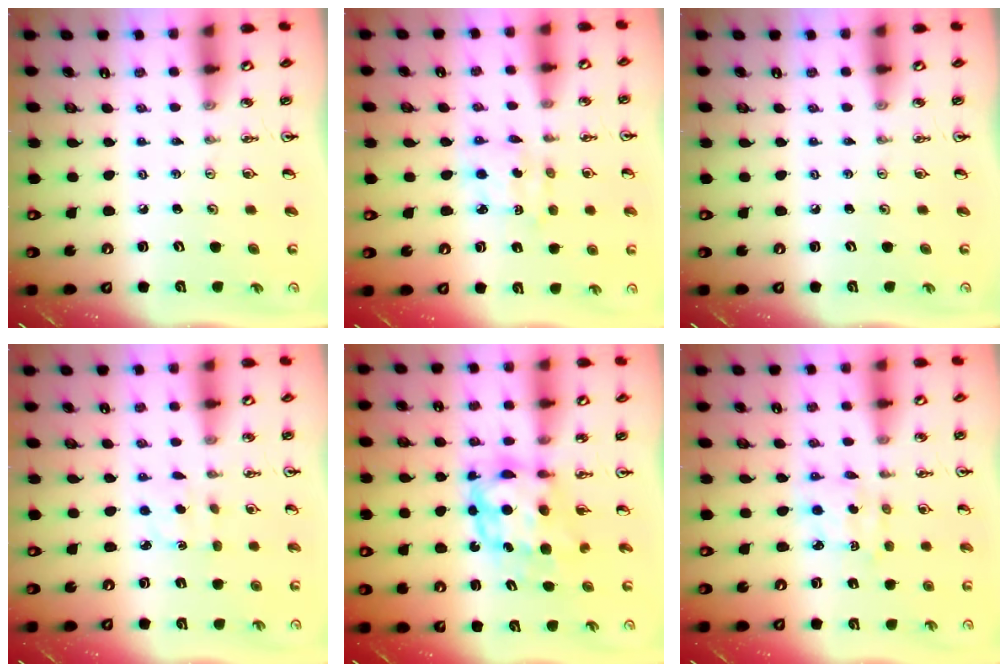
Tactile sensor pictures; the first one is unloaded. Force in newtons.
{"total": 2.9, "press": 2.9, "slide": 0.2}
{"total": 0.0}
{"total": 2.0, "press": 1.9, "slide": 0.6}
{"total": 7.8, "press": 7.7, "slide": 0.8}
{"total": 2.9, "press": 2.9, "slide": 0.2}